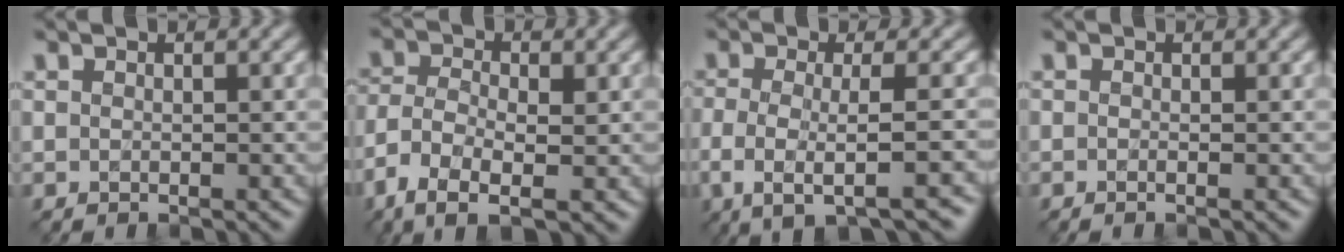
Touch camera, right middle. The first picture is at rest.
{"total": 5.7, "force": [-2.8, 2.6, 4.3], "torque": [-0.092, -0.004, -0.062]}
{"total": 5.3, "force": [-1.8, 1.4, 4.8], "torque": [-0.080, -0.013, -0.036]}
{"total": 0.5, "force": [-0.2, 0.1, 0.4], "torque": [-0.009, -0.008, -0.005]}